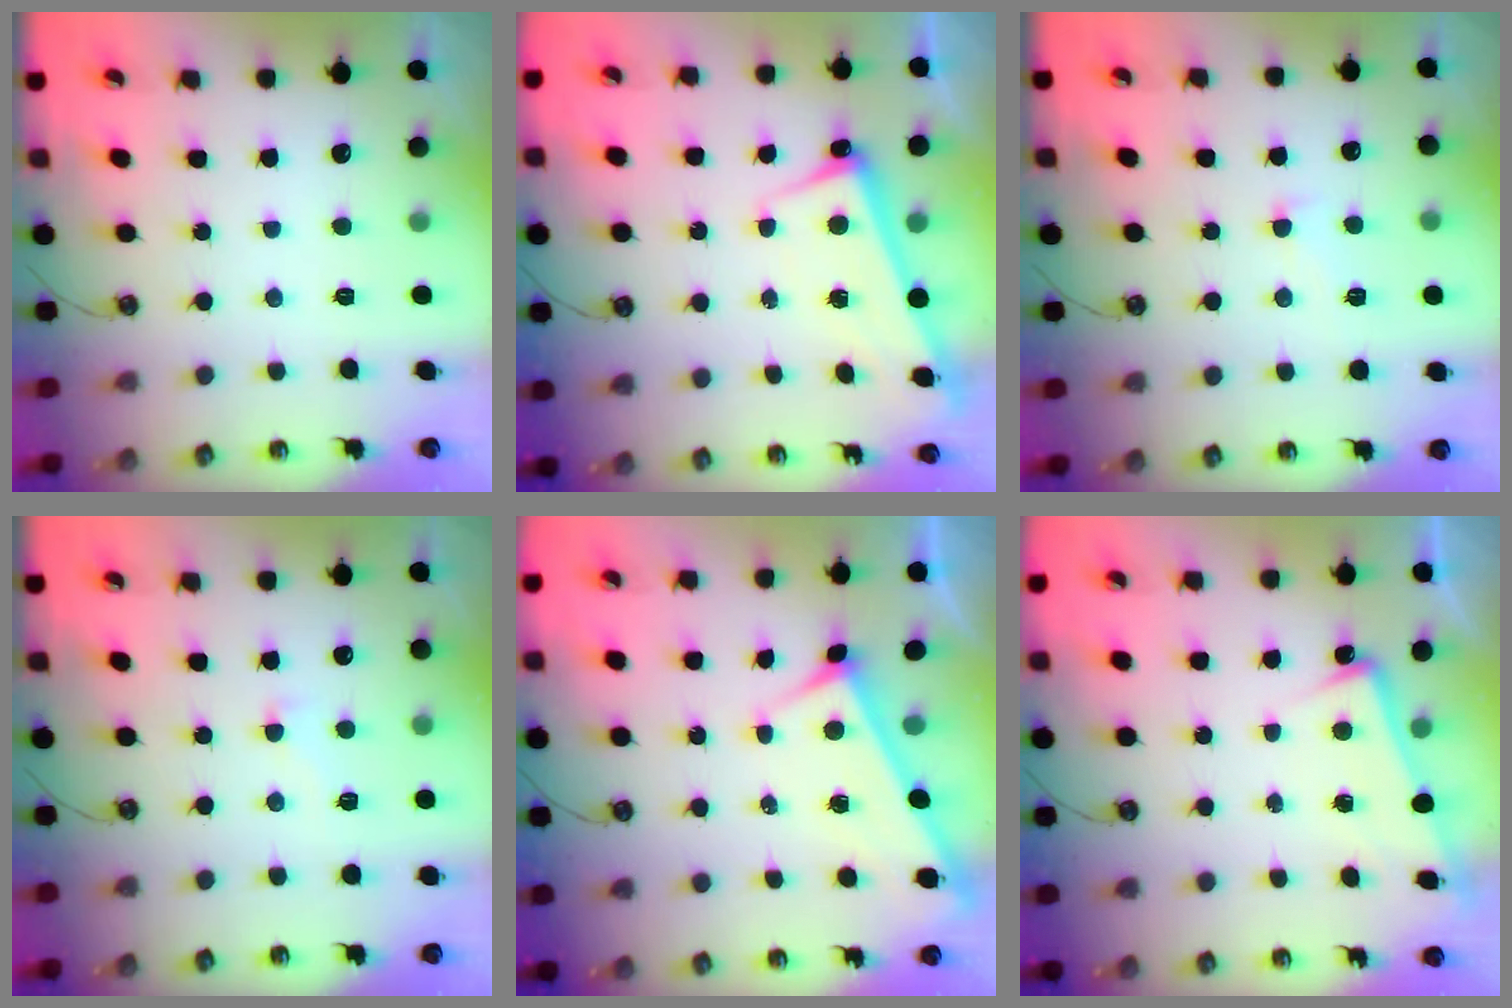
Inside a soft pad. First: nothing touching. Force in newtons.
{"total": 2.6, "press": 2.4, "slide": 0.9}
{"total": 1.6, "press": 1.4, "slide": 0.8}
{"total": 2.7, "press": 2.7, "slide": 0.7}
{"total": 4.5, "press": 4.5, "slide": 0.1}
{"total": 5.9, "press": 5.8, "slide": 0.6}